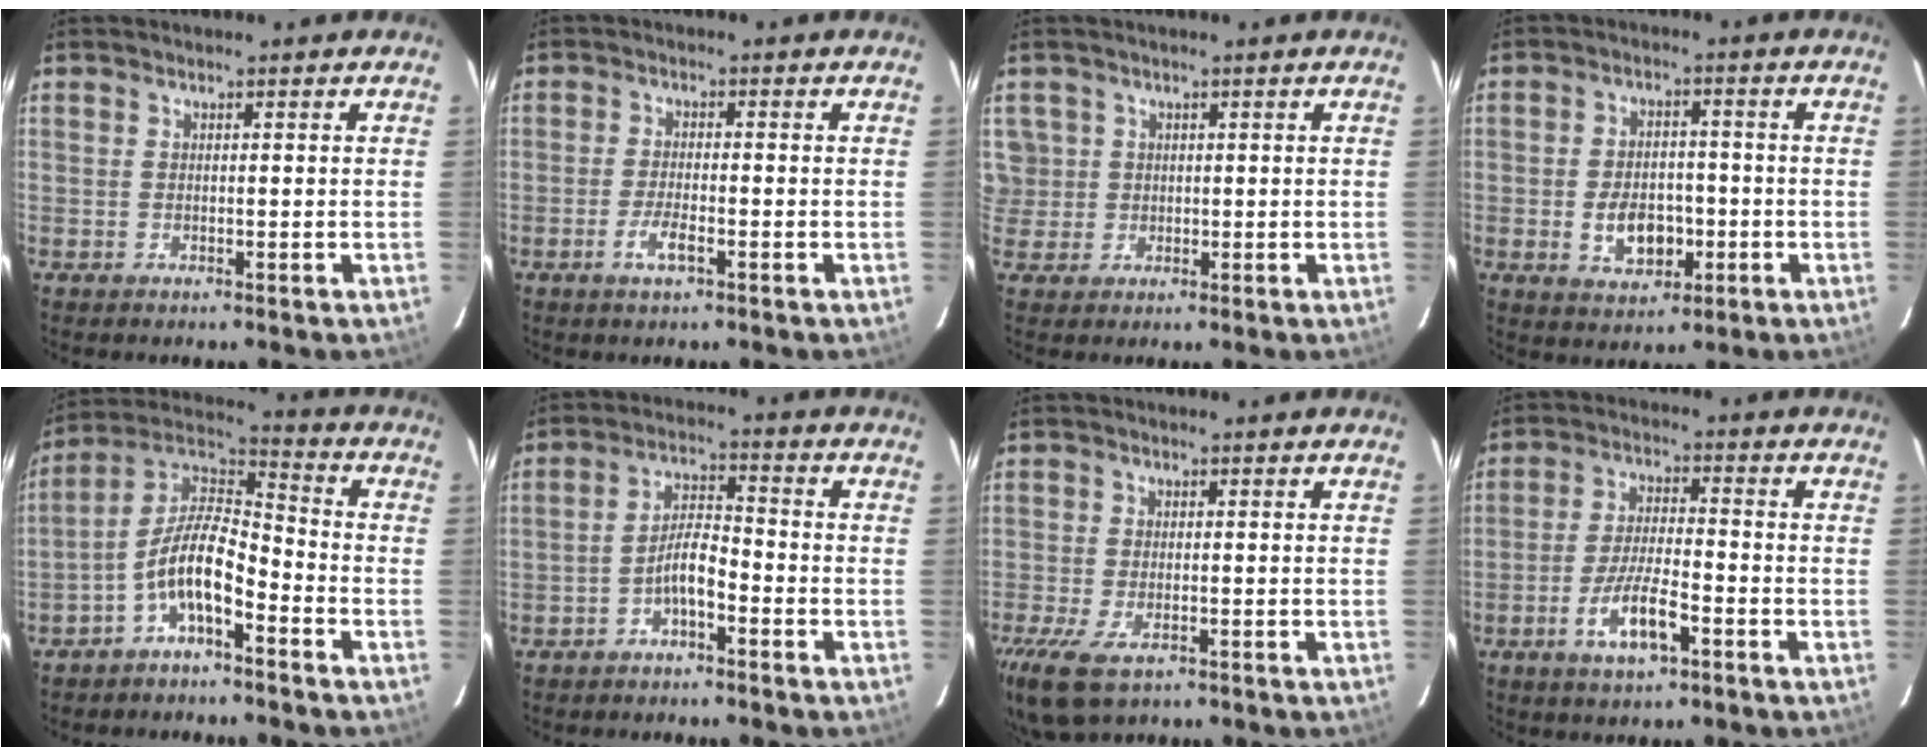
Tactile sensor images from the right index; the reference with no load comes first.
{"total": 3.5, "force": [-1.9, 0.7, 2.9], "torque": [-0.067, -0.003, -0.036]}
{"total": 4.5, "force": [0.7, 4.4, 0.5], "torque": [0.005, 0.017, 0.017]}
{"total": 7.9, "force": [-2.3, 5.2, 5.5], "torque": [-0.111, 0.004, -0.025]}
{"total": 9.9, "force": [-5.1, 3.5, 7.7], "torque": [-0.169, 0.014, -0.098]}
{"total": 4.8, "force": [-2.9, 1.3, 3.6], "torque": [-0.077, 0.015, -0.052]}
{"total": 9.3, "force": [-5.6, 4.4, 6.0], "torque": [-0.145, -0.035, -0.099]}
{"total": 8.3, "force": [-4.2, 2.1, 6.8], "torque": [-0.140, -0.004, -0.074]}